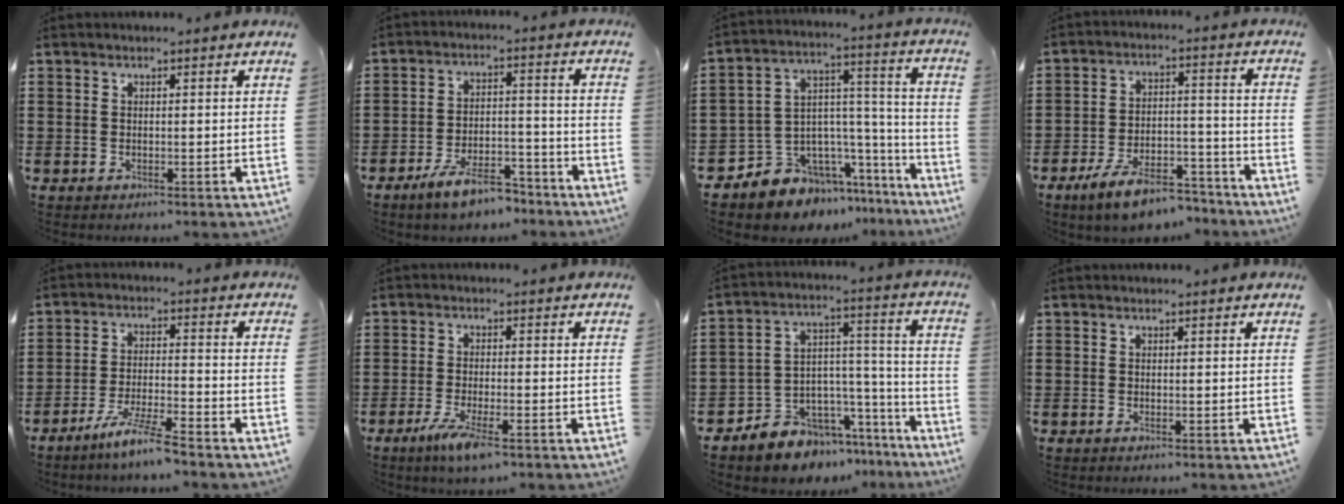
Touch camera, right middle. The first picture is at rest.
{"total": 7.6, "force": [-6.2, 2.1, 3.9], "torque": [-0.076, 0.007, -0.116]}
{"total": 8.4, "force": [-6.6, 5.2, 0.2], "torque": [-0.031, -0.004, -0.122]}
{"total": 8.8, "force": [-7.3, 2.3, 4.3], "torque": [-0.078, 0.018, -0.136]}
{"total": 6.5, "force": [-5.4, -0.3, 3.6], "torque": [-0.077, -0.014, -0.104]}
{"total": 4.8, "force": [-2.8, 0.7, 3.9], "torque": [-0.080, -0.011, -0.049]}
{"total": 7.2, "force": [-6.3, 3.4, -0.5], "torque": [-0.005, 0.004, -0.122]}
{"total": 0.0}